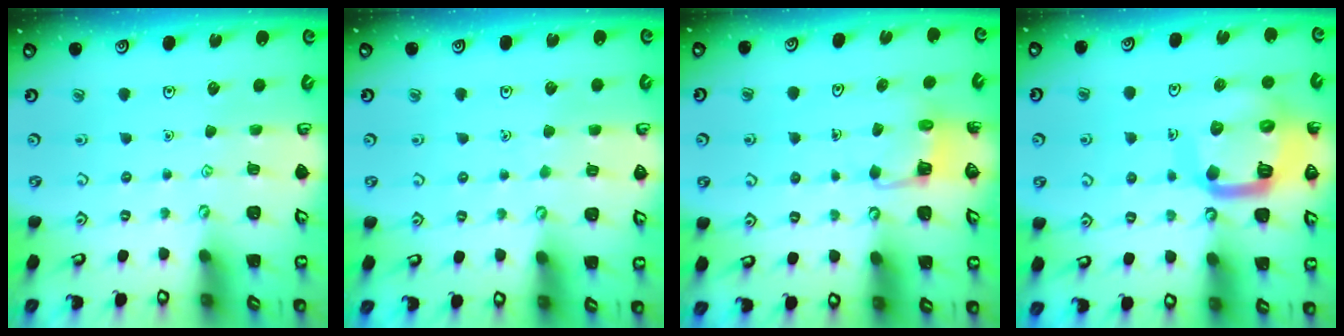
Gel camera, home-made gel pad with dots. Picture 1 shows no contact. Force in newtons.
{"total": 2.7, "press": 2.7, "slide": 0.2}
{"total": 3.9, "press": 3.9, "slide": 0.1}
{"total": 15.6, "press": 15.5, "slide": 1.8}